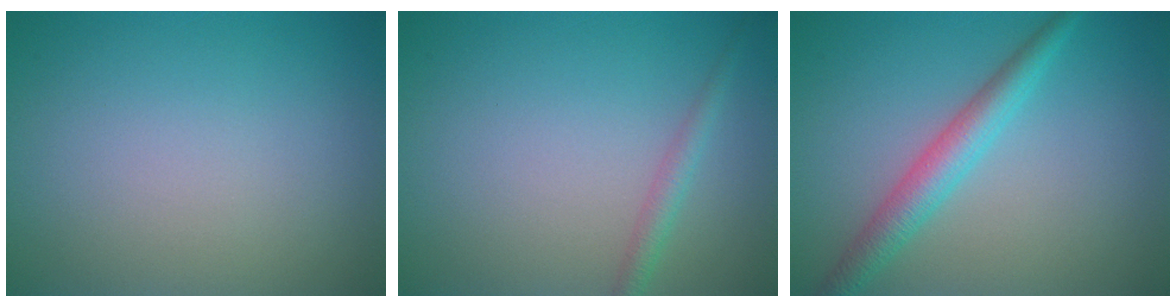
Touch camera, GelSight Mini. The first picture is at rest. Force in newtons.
{"total": 1.5, "press": 1.5, "slide": 0.0}
{"total": 3.5, "press": 3.5, "slide": 0.1}